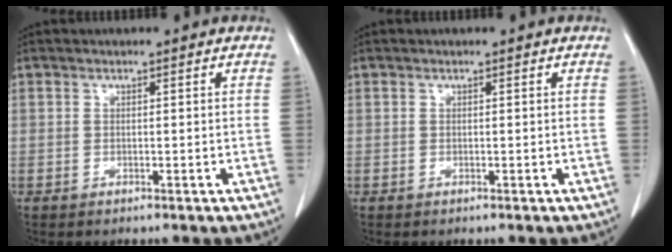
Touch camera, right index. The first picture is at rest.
{"total": 0.0}